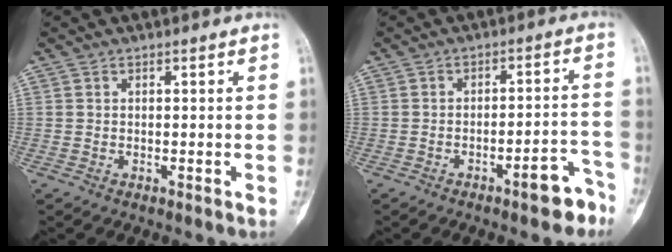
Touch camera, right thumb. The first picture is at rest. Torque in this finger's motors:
{"motor_torque": [1.19, 0.41, 0.52, -0.70, 0.12]}